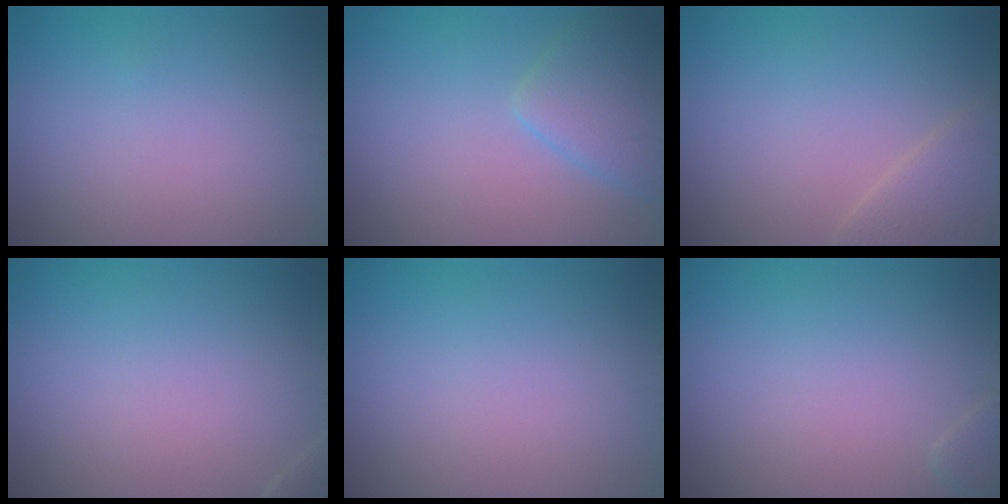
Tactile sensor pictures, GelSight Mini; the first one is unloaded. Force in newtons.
{"total": 3.4, "press": 3.4, "slide": 0.3}
{"total": 2.5, "press": 2.5, "slide": 0.2}
{"total": 0.7, "press": 0.7, "slide": 0.0}
{"total": 0.0}
{"total": 0.8, "press": 0.8, "slide": 0.1}